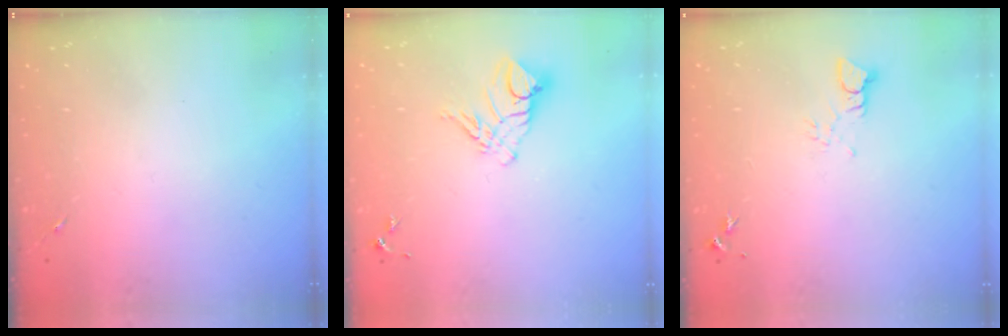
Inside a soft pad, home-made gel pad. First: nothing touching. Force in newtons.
{"total": 10.4, "press": 10.3, "slide": 0.7}
{"total": 3.2, "press": 3.1, "slide": 0.4}